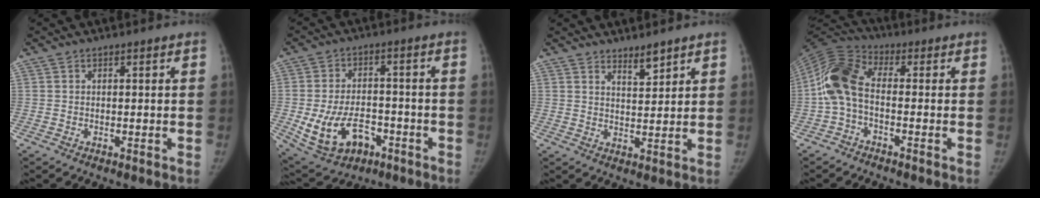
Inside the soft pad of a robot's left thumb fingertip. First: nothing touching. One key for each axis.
{"total": 13.4, "fx": -5.1, "fy": 8.9, "fz": 8.7, "tx": -0.145, "ty": 0.025, "tz": -0.070}
{"total": 3.5, "fx": 3.0, "fy": 0.9, "fz": 1.7, "tx": -0.019, "ty": -0.029, "tz": 0.051}
{"total": 10.6, "fx": -1.1, "fy": 5.9, "fz": 8.7, "tx": -0.181, "ty": 0.032, "tz": -0.039}